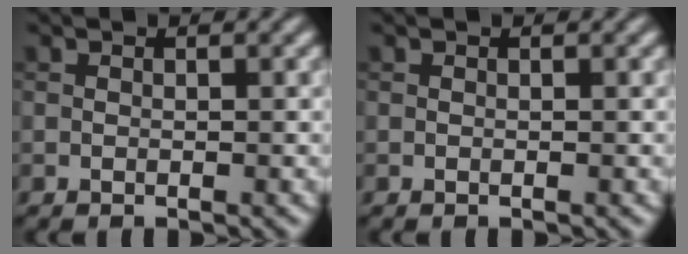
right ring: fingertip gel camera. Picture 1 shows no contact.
{"total": 0.0}